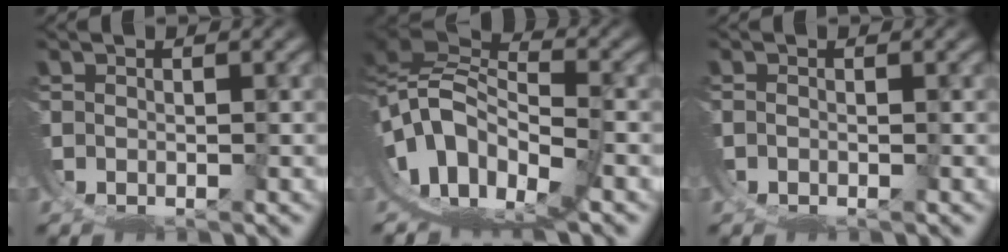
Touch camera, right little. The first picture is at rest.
{"total": 17.9, "force": [0.6, 14.6, 10.3], "torque": [-0.218, -0.029, -0.003]}
{"total": 0.7, "force": [-0.3, 0.4, 0.4], "torque": [-0.005, -0.002, -0.005]}